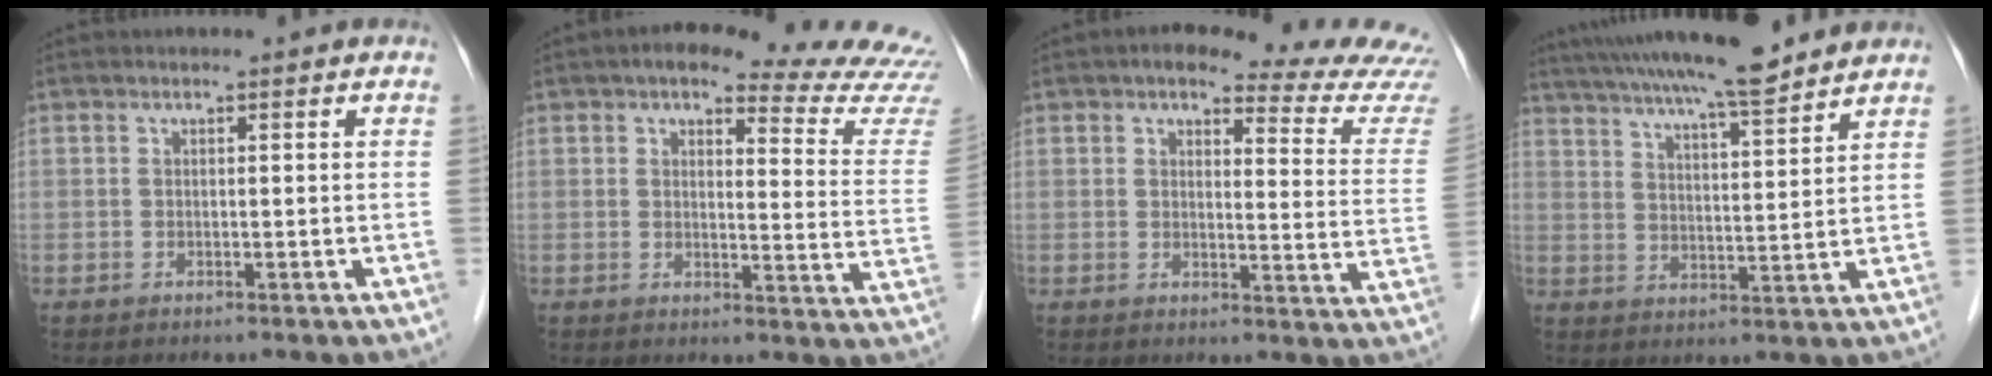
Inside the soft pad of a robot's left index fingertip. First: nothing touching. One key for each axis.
{"total": 17.1, "fx": 15.0, "fy": 2.8, "fz": 7.8, "tx": -0.081, "ty": -0.050, "tz": 0.146}
{"total": 15.5, "fx": 13.5, "fy": 2.4, "fz": 7.2, "tx": -0.074, "ty": -0.042, "tz": 0.128}
{"total": 16.1, "fx": 14.2, "fy": 0.8, "fz": 7.6, "tx": -0.130, "ty": 0.019, "tz": 0.217}